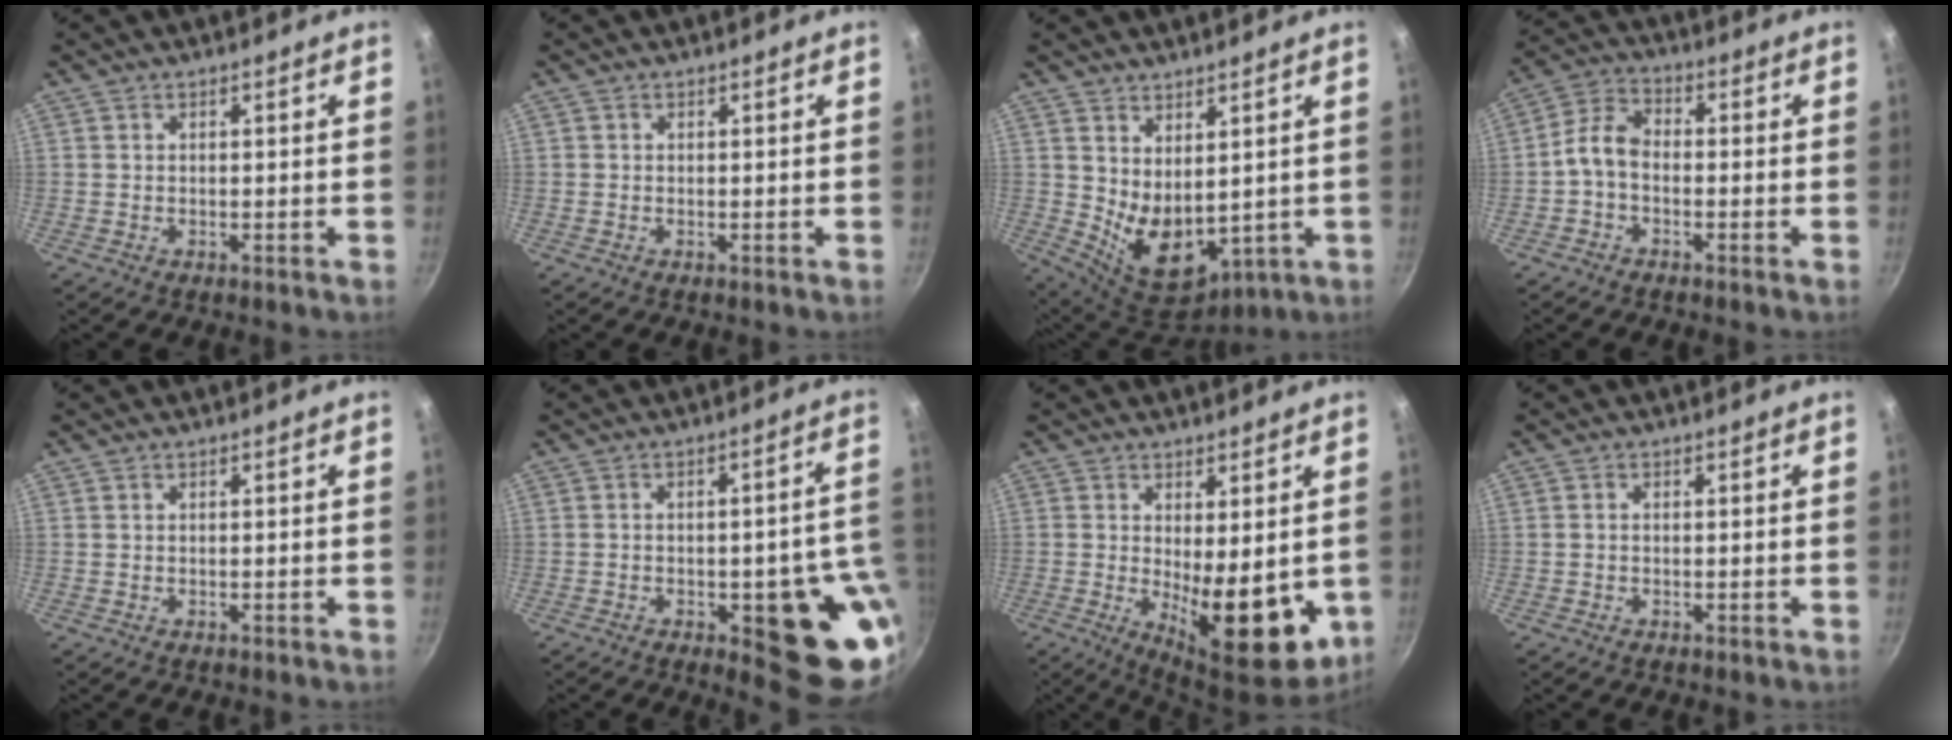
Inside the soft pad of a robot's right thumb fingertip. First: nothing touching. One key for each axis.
{"total": 0.0}
{"total": 10.7, "fx": 2.3, "fy": 6.7, "fz": 8.0, "tx": -0.108, "ty": -0.044, "tz": 0.067}
{"total": 5.7, "fx": -1.6, "fy": 3.7, "fz": 4.1, "tx": -0.080, "ty": 0.031, "tz": -0.043}
{"total": 0.0}
{"total": 17.2, "fx": -4.5, "fy": 6.9, "fz": 15.1, "tx": -0.114, "ty": 0.009, "tz": -0.054}
{"total": 13.9, "fx": -1.5, "fy": 5.7, "fz": 12.6, "tx": -0.149, "ty": -0.021, "tz": -0.004}
{"total": 0.5, "fx": -0.1, "fy": 0.4, "fz": 0.3, "tx": -0.006, "ty": 0.004, "tz": -0.003}